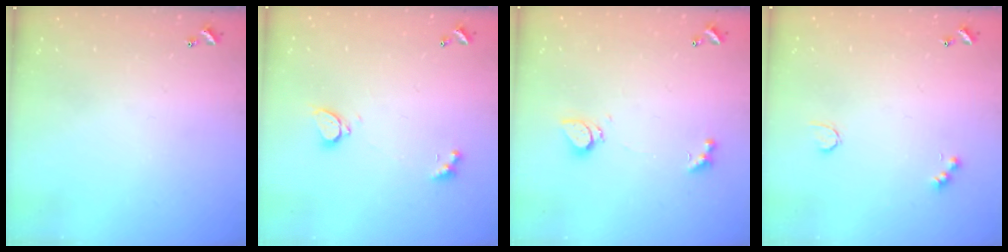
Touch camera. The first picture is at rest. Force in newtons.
{"total": 2.3, "press": 2.2, "slide": 0.7}
{"total": 1.0, "press": 0.9, "slide": 0.4}
{"total": 4.4, "press": 4.3, "slide": 0.9}